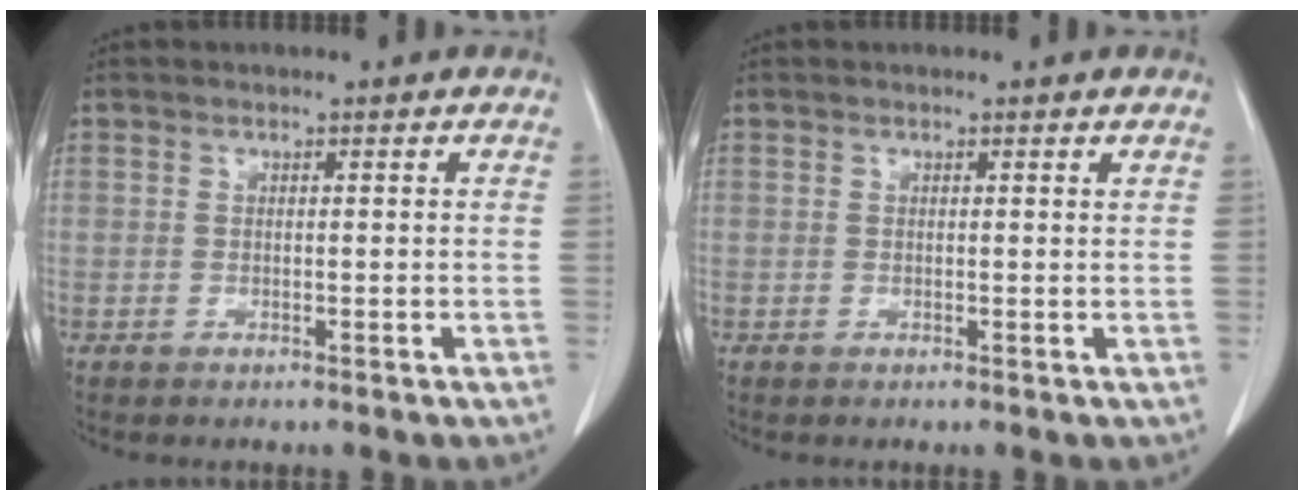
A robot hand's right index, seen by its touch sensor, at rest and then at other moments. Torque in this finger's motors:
{"motor_torque": [-0.17, 0.05, -0.02, -0.01]}